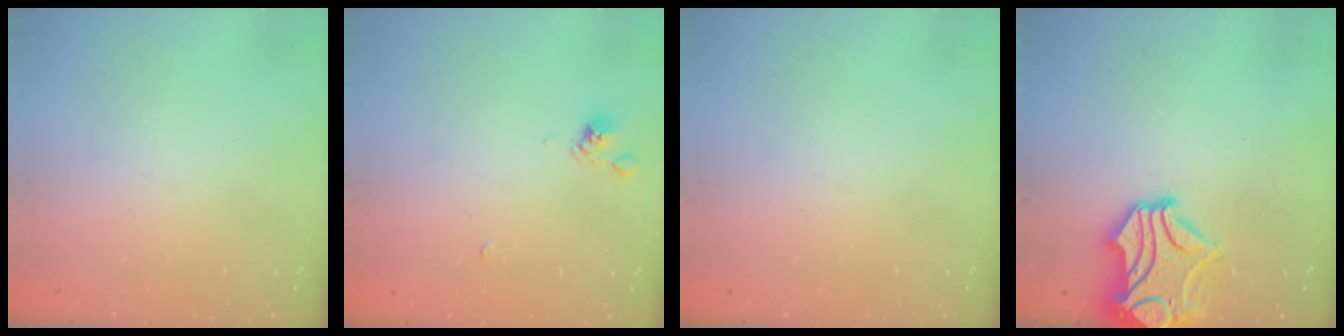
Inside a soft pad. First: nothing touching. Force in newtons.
{"total": 2.9, "press": 2.8, "slide": 0.5}
{"total": 0.0}
{"total": 2.0, "press": 1.6, "slide": 1.1}